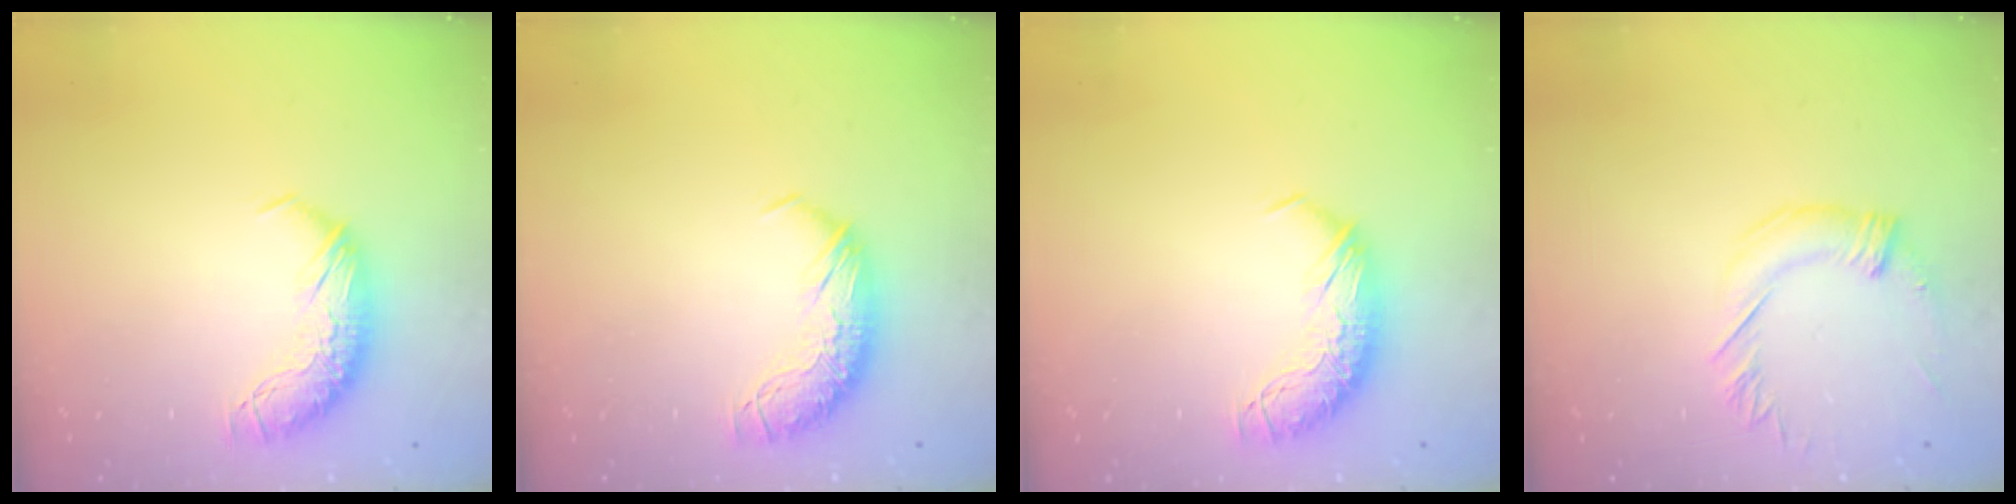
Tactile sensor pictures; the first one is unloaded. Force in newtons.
{"total": 0.0}
{"total": 0.0}
{"total": 1.6, "press": 1.0, "slide": 1.2}